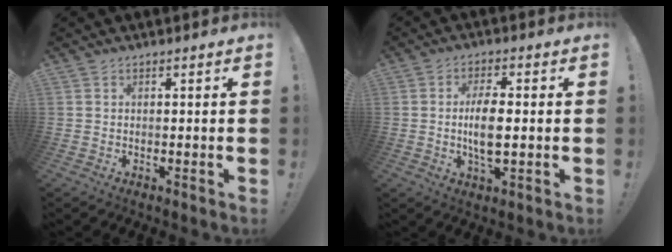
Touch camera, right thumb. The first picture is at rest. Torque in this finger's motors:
{"motor_torque": [0.78, 1.38, 0.54, -0.45, 0.28]}